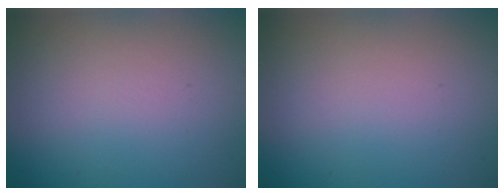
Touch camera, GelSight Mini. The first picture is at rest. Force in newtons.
{"total": 0.0}